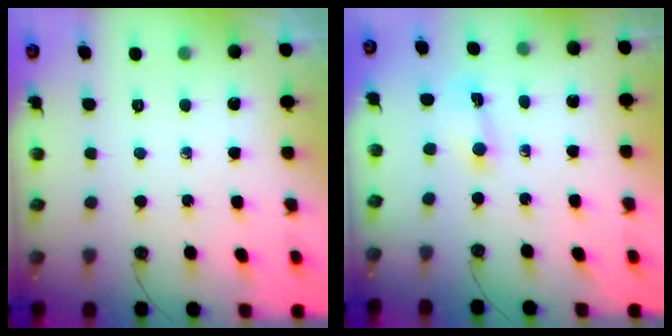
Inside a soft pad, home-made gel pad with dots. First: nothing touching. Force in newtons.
{"total": 1.5, "press": 1.5, "slide": 0.2}